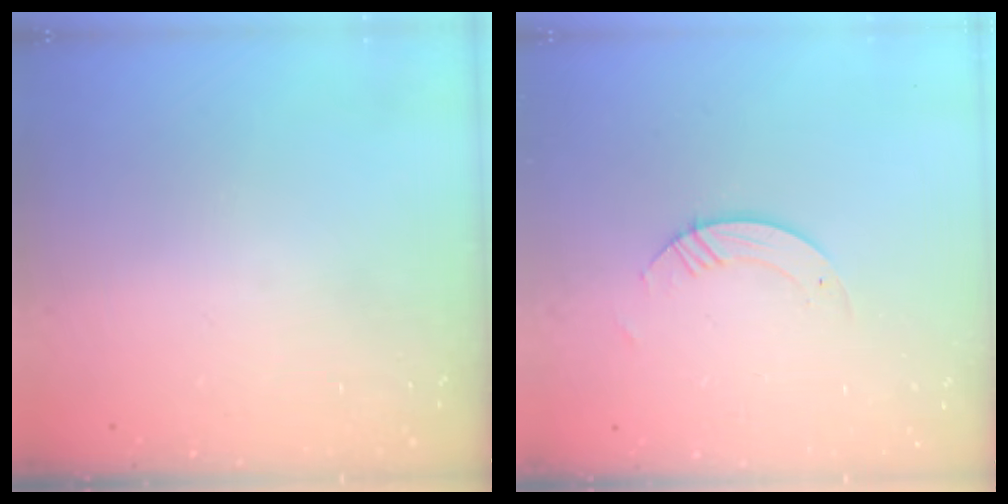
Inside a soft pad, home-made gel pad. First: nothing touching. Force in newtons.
{"total": 3.2, "press": 3.2, "slide": 0.3}